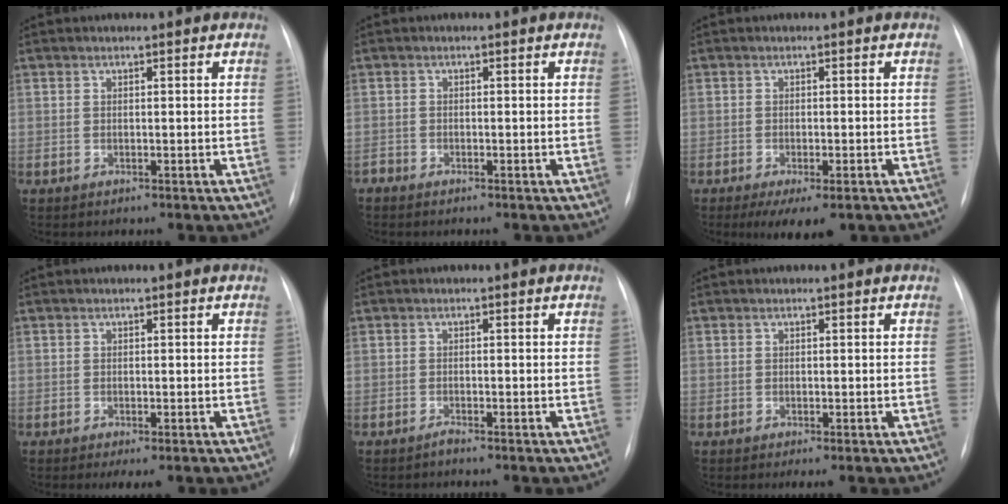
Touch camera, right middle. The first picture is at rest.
{"total": 0.8, "force": [-0.7, 0.2, 0.0], "torque": [0.000, -0.001, -0.014]}
{"total": 4.3, "force": [-2.7, 1.3, 3.2], "torque": [-0.043, -0.010, -0.034]}
{"total": 1.7, "force": [-0.9, 0.5, 1.3], "torque": [-0.022, -0.006, -0.008]}
{"total": 0.6, "force": [-0.5, -0.2, 0.2], "torque": [-0.004, -0.001, -0.009]}
{"total": 0.5, "force": [-0.2, 0.1, 0.5], "torque": [-0.010, -0.005, -0.003]}